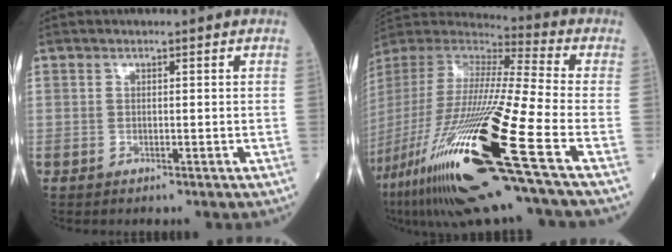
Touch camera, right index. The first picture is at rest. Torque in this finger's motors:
{"motor_torque": [1.27, -0.87, 1.05, 0.22]}